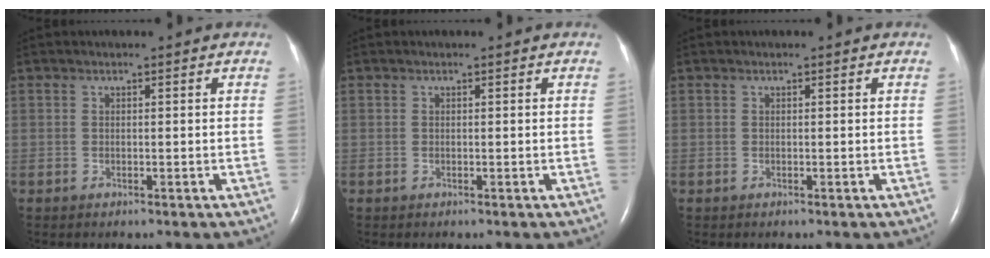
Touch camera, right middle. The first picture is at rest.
{"total": 0.0}
{"total": 0.0}